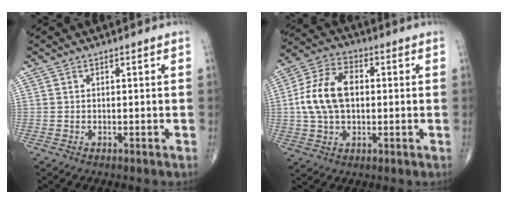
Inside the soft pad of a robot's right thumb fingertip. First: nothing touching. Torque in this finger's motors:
{"motor_torque": [0.21, 0.21, 0.32, -0.08, 0.16]}